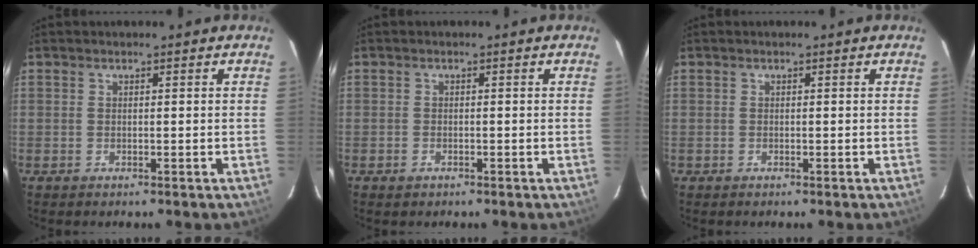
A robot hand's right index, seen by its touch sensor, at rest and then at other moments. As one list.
[{"total": 1.1, "force": [-0.7, 0.8, 0.3], "torque": [-0.007, 0.000, -0.012]}, {"total": 0.7, "force": [-0.3, 0.6, -0.1], "torque": [0.001, 0.002, -0.006]}]